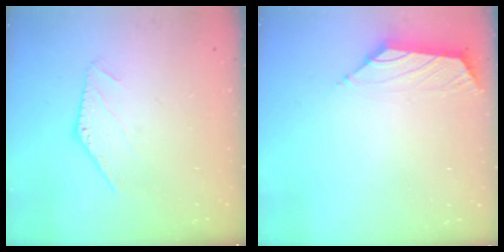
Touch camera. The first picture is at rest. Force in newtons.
{"total": 1.6, "press": 1.5, "slide": 0.6}